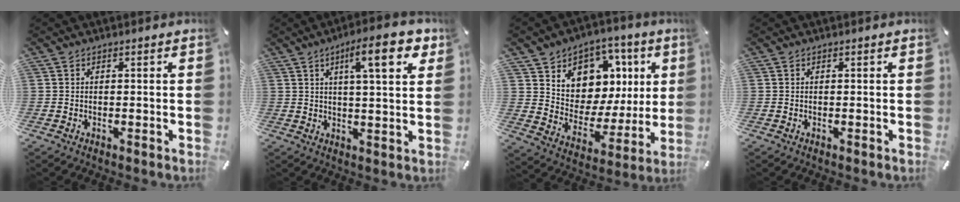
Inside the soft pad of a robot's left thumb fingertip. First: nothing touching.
{"total": 12.7, "force": [5.8, 3.3, 10.8], "torque": [-0.158, -0.016, 0.087]}
{"total": 9.7, "force": [4.5, 8.3, 2.2], "torque": [-0.031, -0.065, 0.084]}
{"total": 0.0}